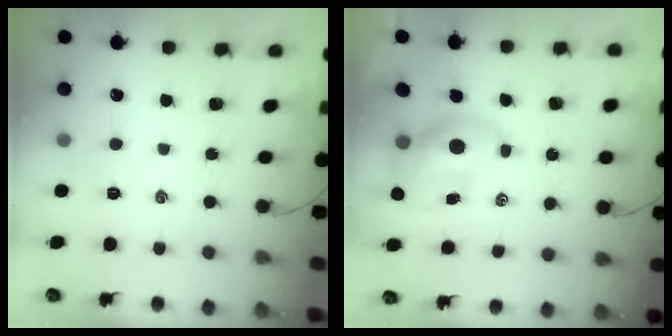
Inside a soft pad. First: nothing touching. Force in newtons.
{"total": 7.0, "press": 6.9, "slide": 1.4}